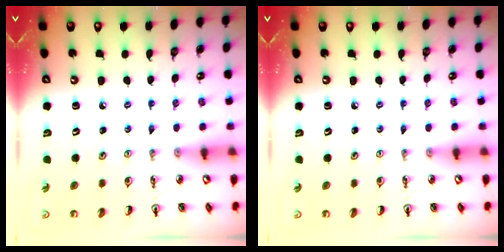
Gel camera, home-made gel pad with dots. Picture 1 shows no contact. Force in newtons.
{"total": 0.0}